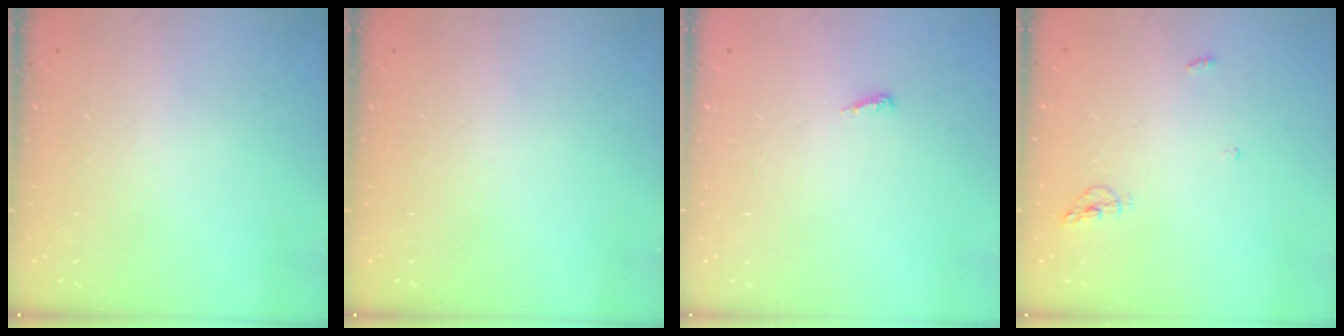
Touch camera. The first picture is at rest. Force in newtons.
{"total": 0.0}
{"total": 4.6, "press": 4.5, "slide": 0.9}
{"total": 4.6, "press": 4.5, "slide": 1.0}